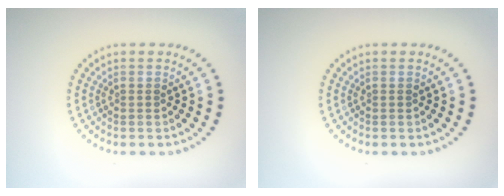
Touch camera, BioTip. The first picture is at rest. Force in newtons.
{"total": 0.0}